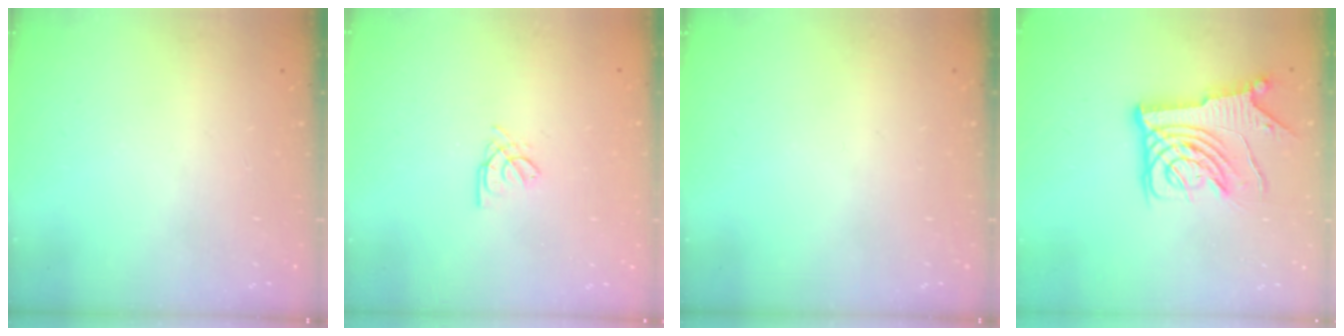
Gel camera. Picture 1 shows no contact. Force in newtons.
{"total": 2.0, "press": 2.0, "slide": 0.4}
{"total": 0.0}
{"total": 12.6, "press": 12.6, "slide": 1.4}